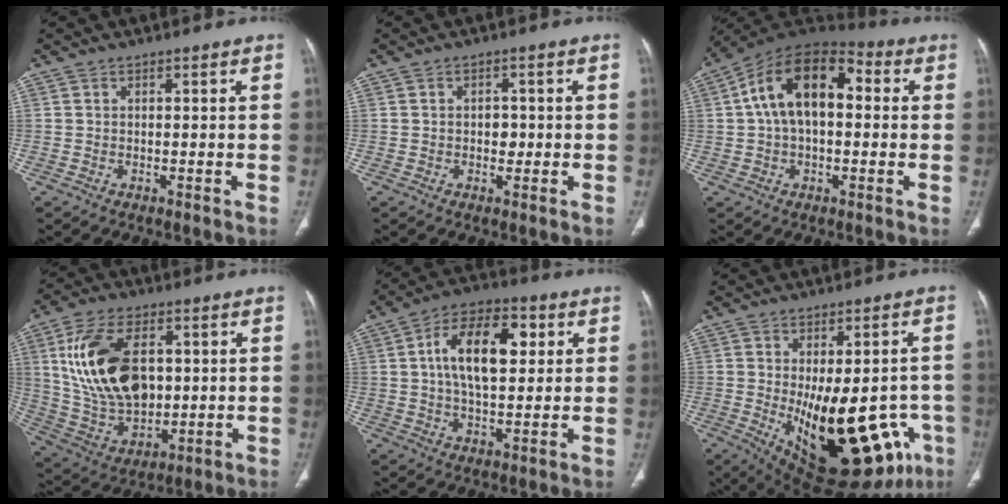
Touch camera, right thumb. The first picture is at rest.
{"total": 2.3, "force": [-0.1, 1.8, 1.5], "torque": [-0.008, 0.005, -0.004]}
{"total": 16.1, "force": [2.2, 9.3, 12.9], "torque": [-0.210, 0.044, 0.028]}
{"total": 19.6, "force": [3.8, 12.0, 15.0], "torque": [-0.264, -0.011, 0.083]}
{"total": 14.4, "force": [3.2, 7.6, 11.9], "torque": [-0.189, 0.011, 0.049]}
{"total": 26.0, "force": [-7.2, 12.3, 21.7], "torque": [-0.247, -0.018, -0.066]}